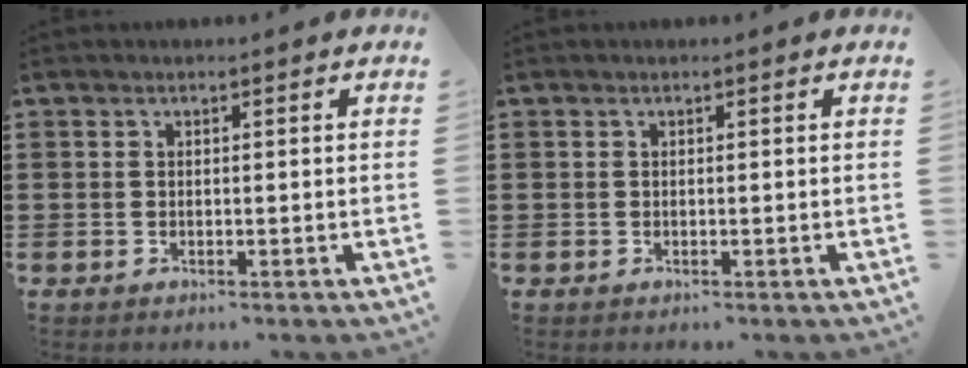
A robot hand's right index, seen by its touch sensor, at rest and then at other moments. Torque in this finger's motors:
{"motor_torque": [0.00, 0.00, 0.00, 0.00]}